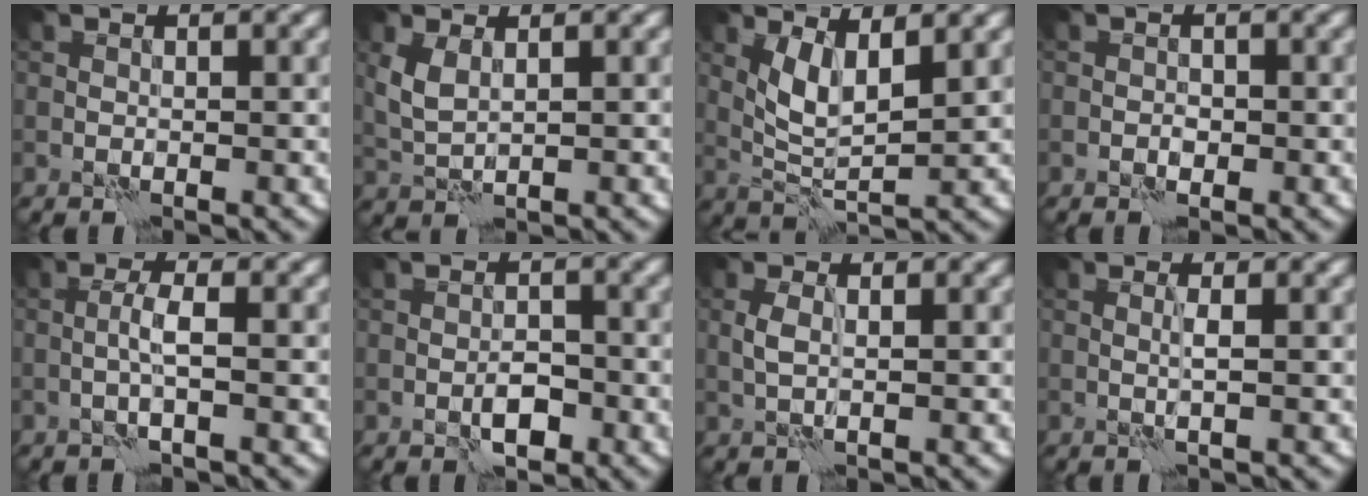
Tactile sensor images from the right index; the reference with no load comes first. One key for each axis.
{"total": 2.1, "fx": 0.9, "fy": 0.9, "fz": 1.7, "tx": -0.049, "ty": 0.003, "tz": 0.023}
{"total": 3.7, "fx": 1.7, "fy": 1.1, "fz": 3.1, "tx": -0.070, "ty": -0.006, "tz": 0.038}
{"total": 0.8, "fx": -0.4, "fy": 0.4, "fz": 0.5, "tx": -0.005, "ty": 0.005, "tz": -0.009}
{"total": 1.8, "fx": -0.5, "fy": -0.2, "fz": 1.7, "tx": -0.036, "ty": 0.009, "tz": -0.013}
{"total": 2.2, "fx": -1.2, "fy": 0.9, "fz": 1.6, "tx": -0.025, "ty": 0.004, "tz": -0.021}
{"total": 0.8, "fx": 0.3, "fy": 0.1, "fz": 0.8, "tx": -0.024, "ty": 0.003, "tz": 0.005}
{"total": 0.9, "fx": 0.1, "fy": -0.4, "fz": 0.8, "tx": -0.020, "ty": 0.002, "tz": 0.001}